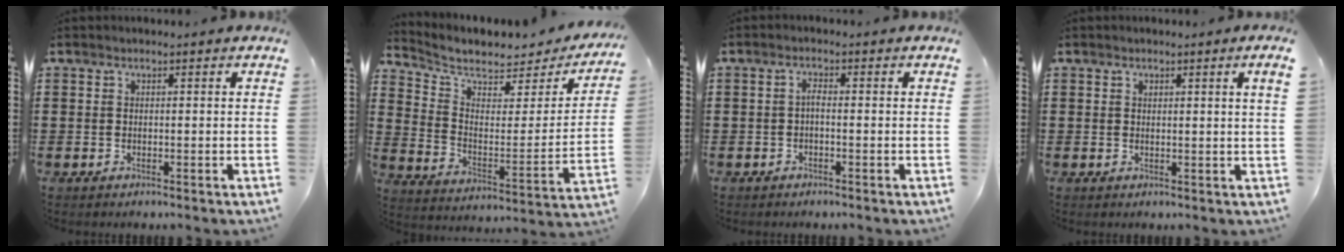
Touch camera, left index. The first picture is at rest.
{"total": 5.4, "force": [4.6, 1.6, 2.4], "torque": [-0.074, -0.036, 0.076]}
{"total": 1.4, "force": [-0.5, 0.3, 1.3], "torque": [-0.026, 0.001, -0.010]}
{"total": 1.3, "force": [0.8, -0.4, 1.0], "torque": [-0.018, -0.005, 0.013]}